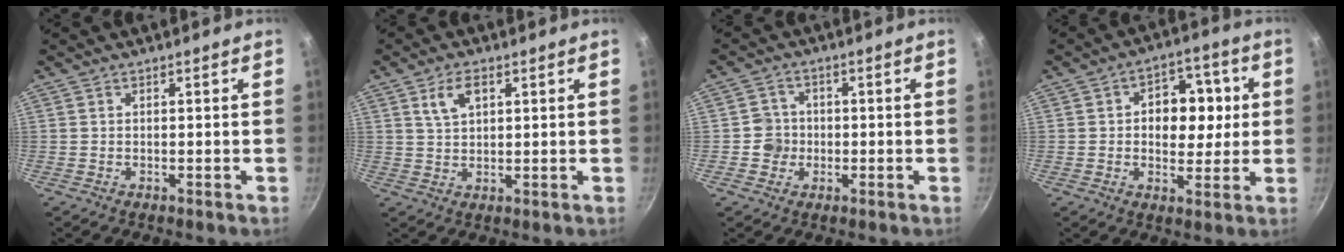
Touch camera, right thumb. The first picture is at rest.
{"total": 4.9, "force": [2.2, 2.7, 3.4], "torque": [-0.058, -0.004, 0.045]}
{"total": 4.2, "force": [-0.7, 4.0, 1.0], "torque": [0.009, 0.010, -0.017]}
{"total": 11.2, "force": [1.4, 7.6, 8.2], "torque": [-0.066, 0.012, 0.018]}